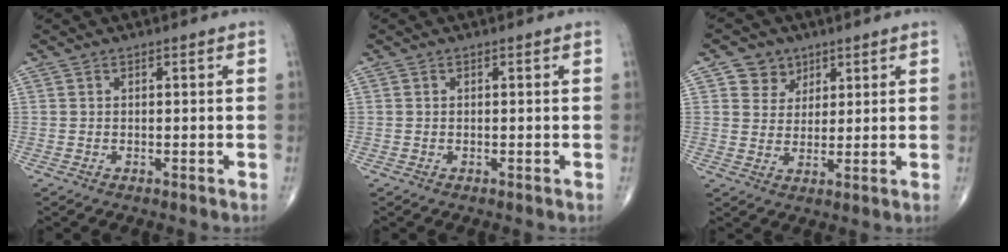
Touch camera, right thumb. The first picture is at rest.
{"total": 0.0}
{"total": 5.2, "force": [2.8, 4.4, 0.7], "torque": [0.011, -0.014, 0.048]}